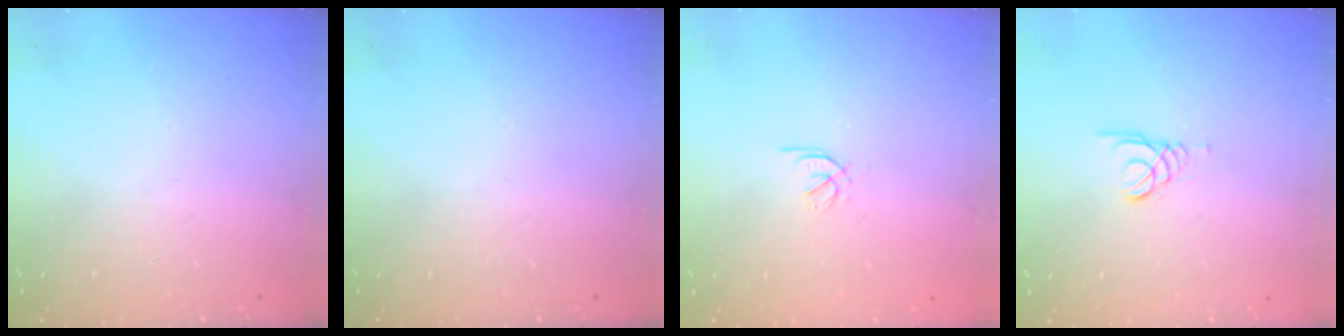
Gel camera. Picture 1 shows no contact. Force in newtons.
{"total": 0.0}
{"total": 1.5, "press": 1.4, "slide": 0.5}
{"total": 1.0, "press": 1.0, "slide": 0.1}